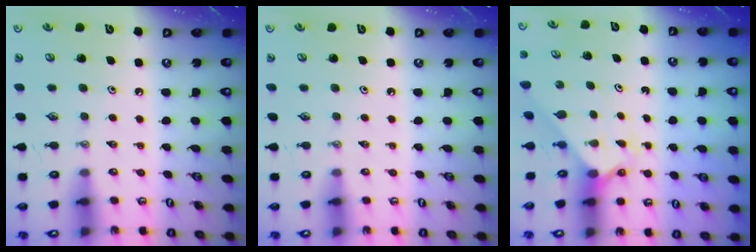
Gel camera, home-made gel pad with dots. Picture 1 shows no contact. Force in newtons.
{"total": 0.0}
{"total": 2.0, "press": 2.0, "slide": 0.2}